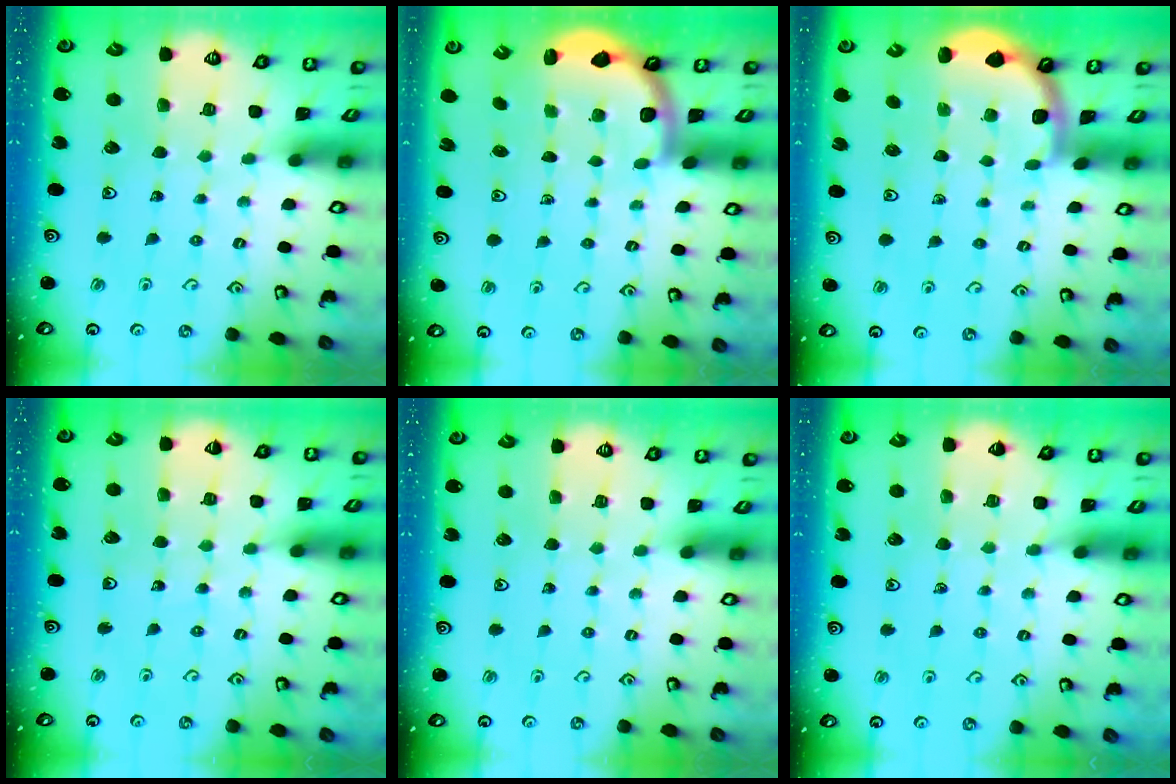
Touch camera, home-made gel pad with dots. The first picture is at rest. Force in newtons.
{"total": 2.5, "press": 2.5, "slide": 0.6}
{"total": 1.9, "press": 1.9, "slide": 0.0}
{"total": 4.4, "press": 3.9, "slide": 2.1}
{"total": 0.0}
{"total": 4.3, "press": 4.3, "slide": 0.6}